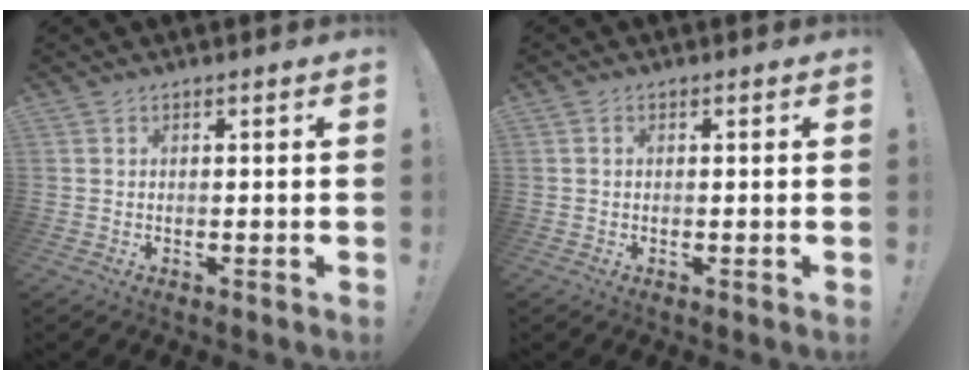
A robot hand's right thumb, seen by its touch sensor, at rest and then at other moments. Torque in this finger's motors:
{"motor_torque": [-0.05, 0.07, -0.03, -0.04, 0.04]}